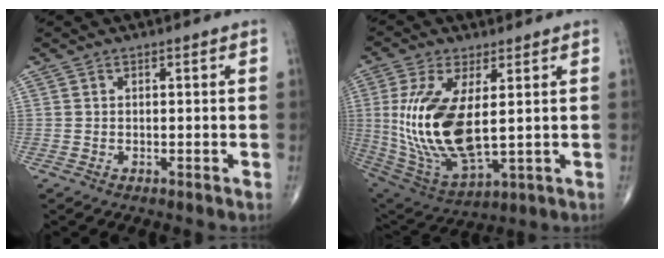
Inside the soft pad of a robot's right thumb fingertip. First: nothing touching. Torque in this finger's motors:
{"motor_torque": [-0.24, 1.11, 1.41, 0.40, 0.39]}